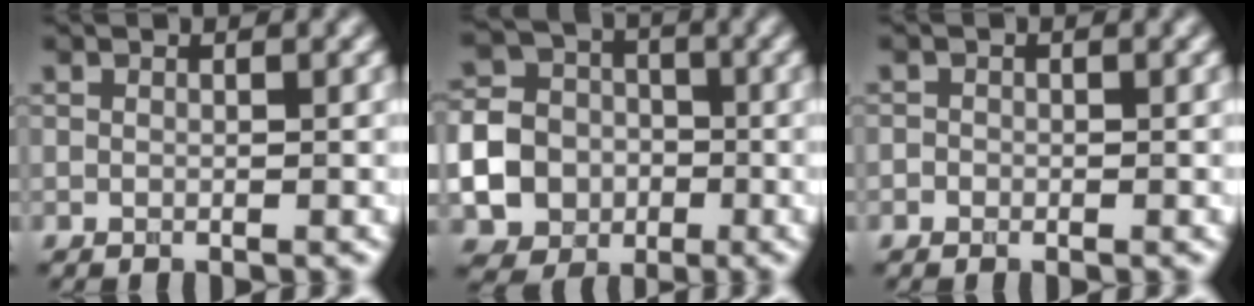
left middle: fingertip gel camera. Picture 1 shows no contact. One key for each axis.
{"total": 15.9, "fx": -4.6, "fy": 14.7, "fz": 4.0, "tx": -0.140, "ty": -0.046, "tz": -0.099}
{"total": 0.6, "fx": -0.3, "fy": 0.6, "fz": 0.1, "tx": 0.003, "ty": -0.005, "tz": -0.005}